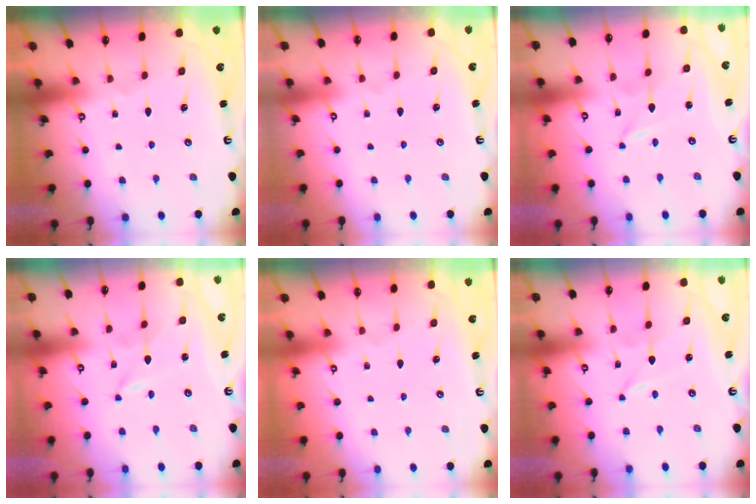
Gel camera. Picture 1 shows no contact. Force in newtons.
{"total": 0.0}
{"total": 0.0}
{"total": 0.0}
{"total": 0.0}
{"total": 0.0}